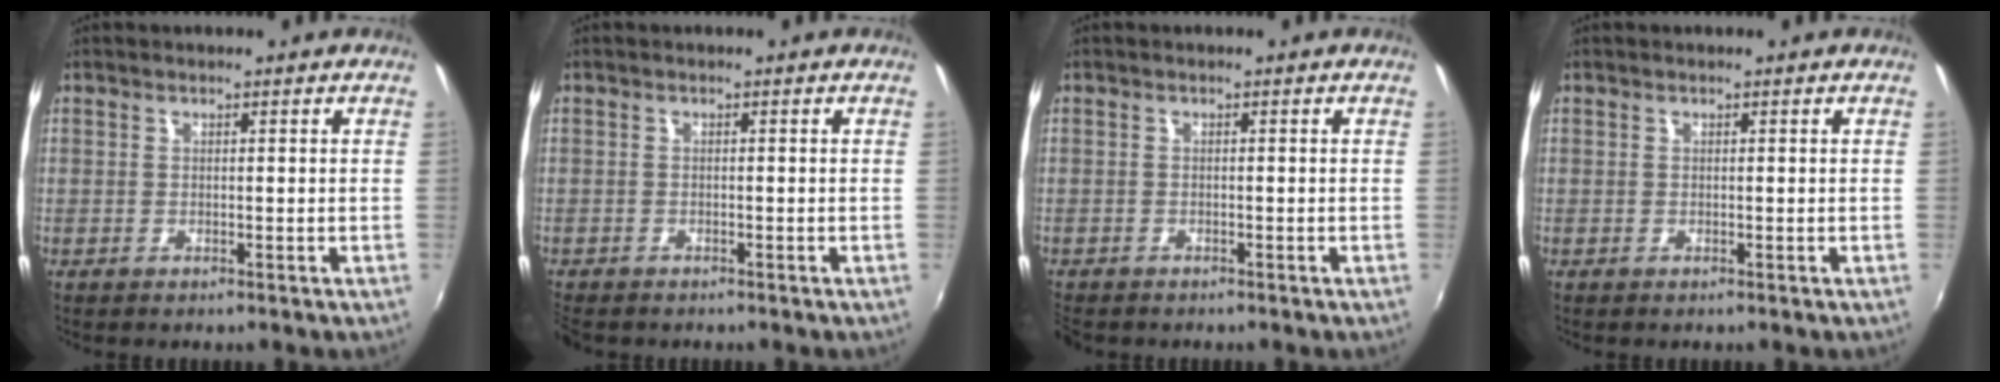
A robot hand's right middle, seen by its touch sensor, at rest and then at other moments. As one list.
[{"total": 2.5, "force": [-2.2, 1.0, 0.7], "torque": [-0.023, -0.012, -0.039]}, {"total": 2.0, "force": [-1.8, 0.9, 0.4], "torque": [-0.017, -0.009, -0.033]}, {"total": 0.0}]